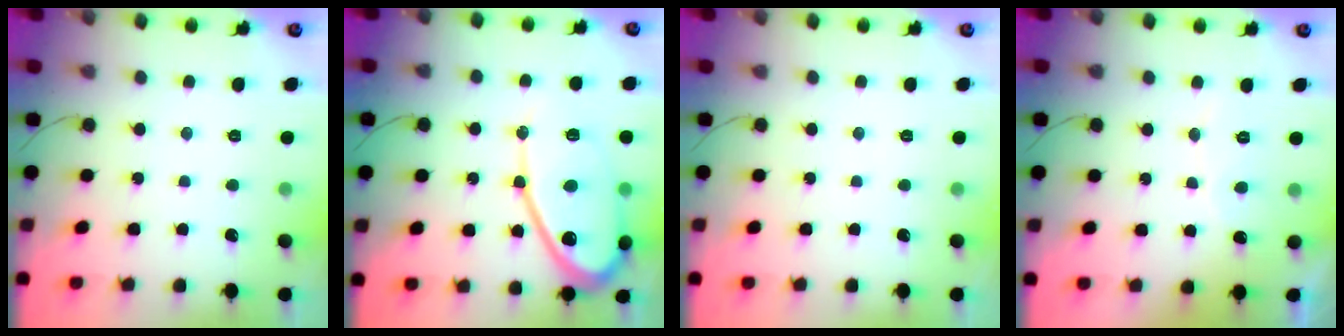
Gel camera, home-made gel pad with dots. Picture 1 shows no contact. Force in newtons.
{"total": 14.9, "press": 14.8, "slide": 1.3}
{"total": 0.0}
{"total": 4.5, "press": 4.4, "slide": 0.3}